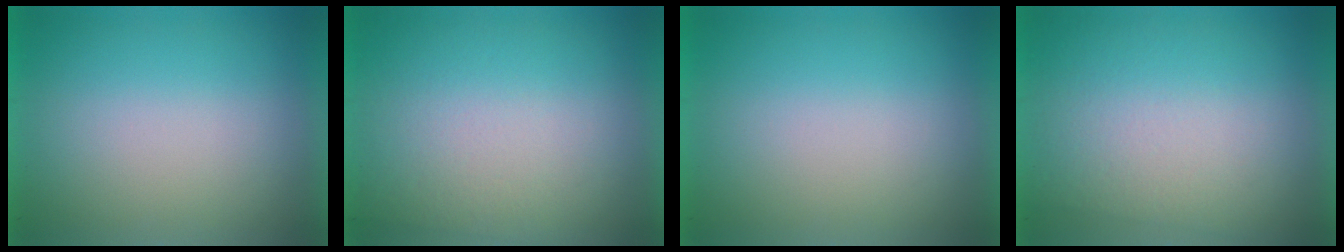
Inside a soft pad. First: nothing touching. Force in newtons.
{"total": 2.9}
{"total": 0.0}
{"total": 2.8}